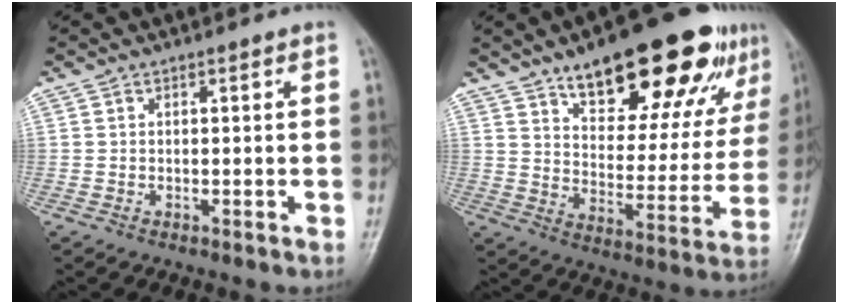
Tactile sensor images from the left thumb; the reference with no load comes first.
{"total": 24.7, "force": [15.3, 9.6, 17.0], "torque": [-0.192, -0.046, 0.225]}